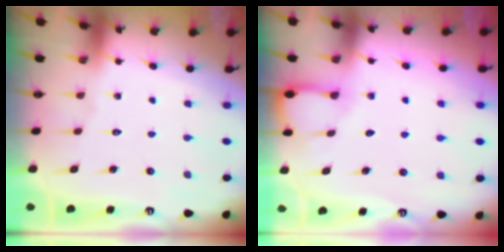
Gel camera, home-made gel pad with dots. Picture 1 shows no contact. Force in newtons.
{"total": 3.4, "press": 3.4, "slide": 0.3}